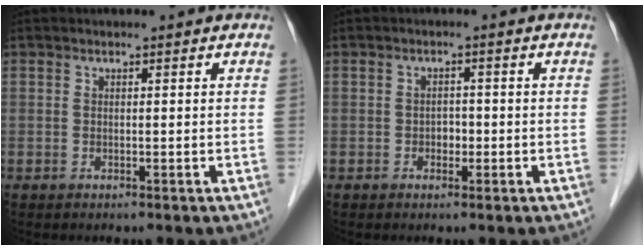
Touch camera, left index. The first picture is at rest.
{"total": 1.6, "force": [-0.5, 1.1, 1.0], "torque": [-0.012, 0.005, -0.008]}